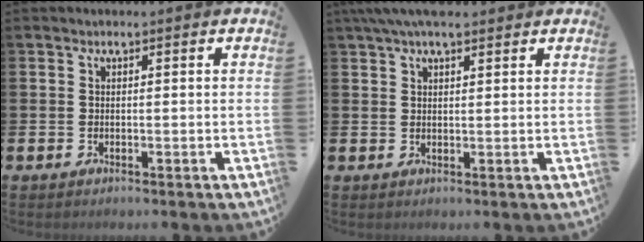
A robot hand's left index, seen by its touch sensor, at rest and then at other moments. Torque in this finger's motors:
{"motor_torque": [0.59, -1.00, 1.06, 0.21]}